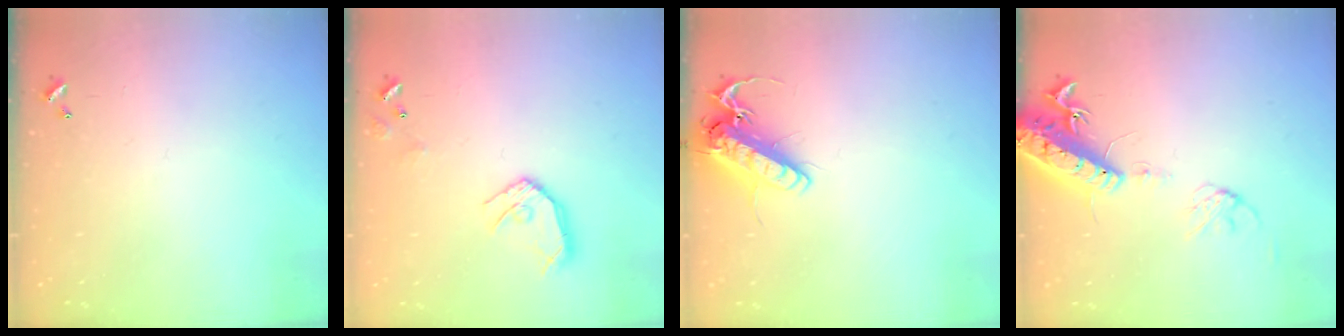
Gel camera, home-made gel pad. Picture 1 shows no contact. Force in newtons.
{"total": 11.7, "press": 11.6, "slide": 1.2}
{"total": 14.1, "press": 13.9, "slide": 2.6}
{"total": 16.2, "press": 15.7, "slide": 3.7}